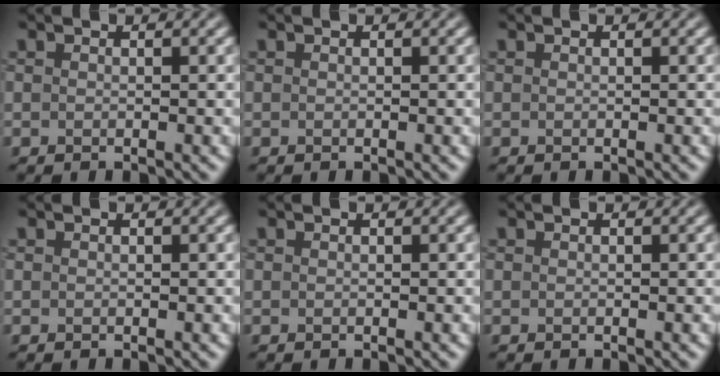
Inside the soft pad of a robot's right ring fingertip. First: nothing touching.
{"total": 0.0}
{"total": 0.0}
{"total": 0.0}
{"total": 0.0}
{"total": 0.0}